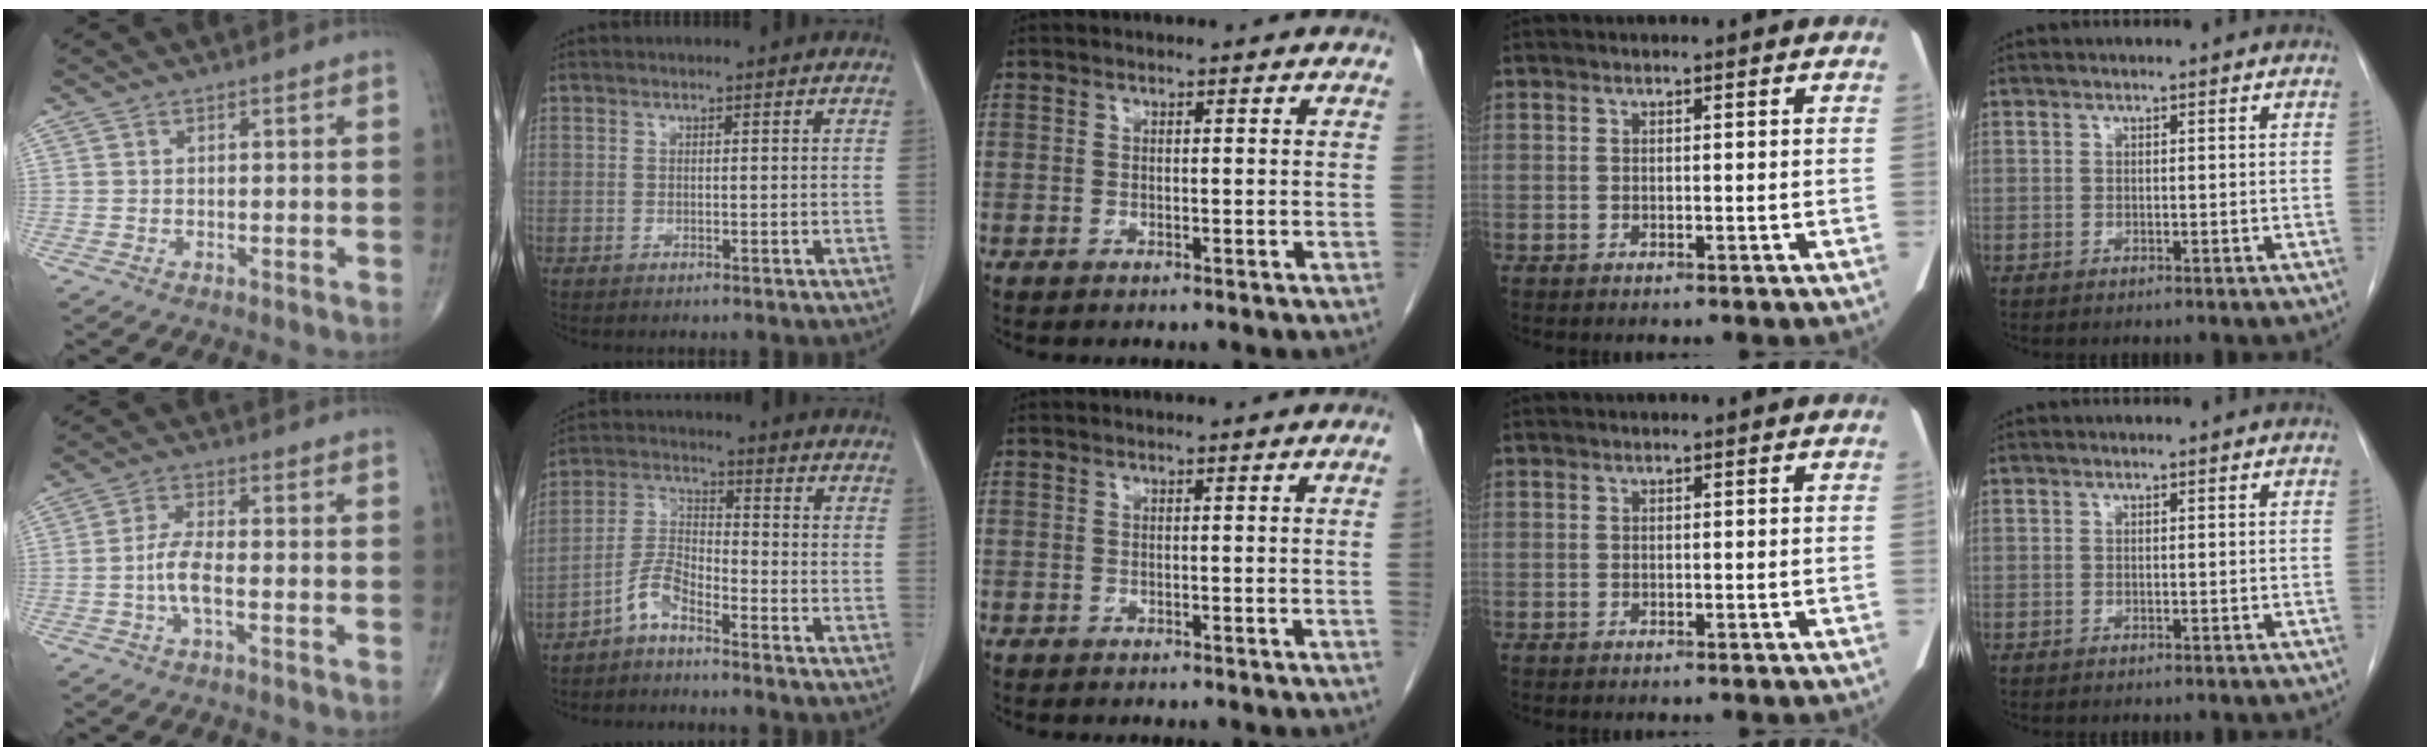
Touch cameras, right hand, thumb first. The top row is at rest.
{"thumb": {"total": 5.2, "force": [-1.4, 1.5, 4.8], "torque": [-0.103, 0.009, -0.032]}, "index": {"total": 5.0, "force": [-3.9, 1.2, 2.9], "torque": [-0.068, 0.001, -0.083]}, "middle": {"total": 0.9, "force": [-0.3, -0.2, 0.8], "torque": [-0.014, 0.003, -0.006]}}